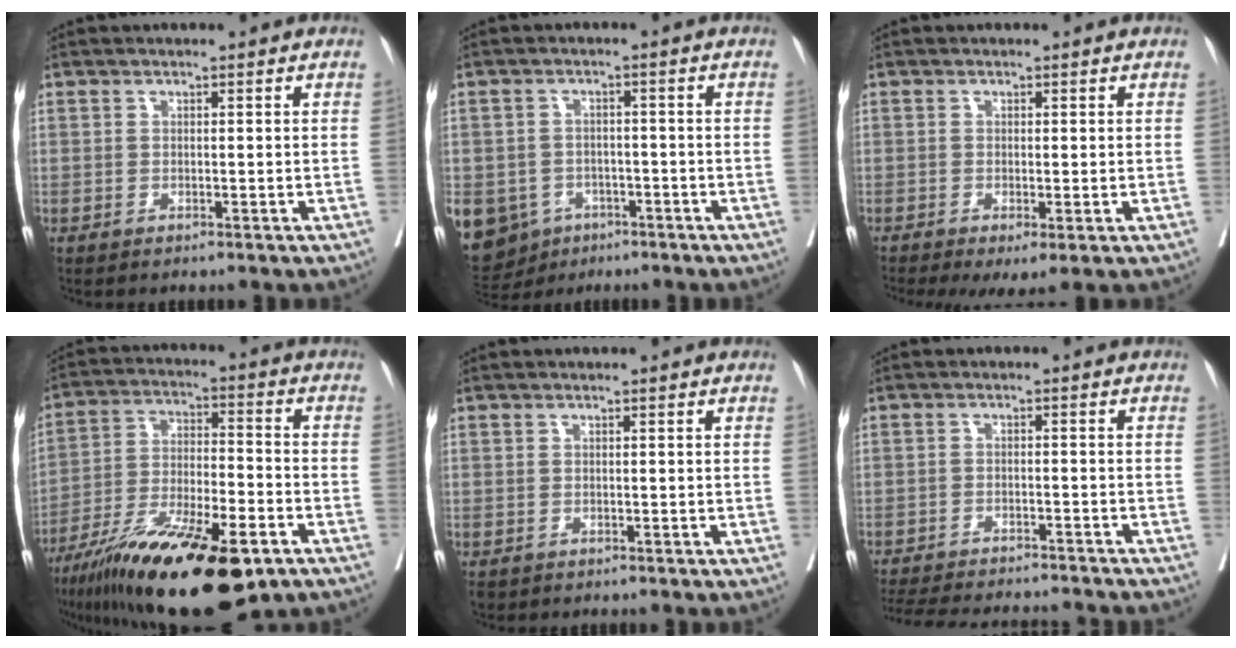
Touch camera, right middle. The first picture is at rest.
{"total": 13.9, "force": [-6.3, 11.5, 4.5], "torque": [-0.132, 0.003, -0.083]}
{"total": 4.4, "force": [-2.0, 1.3, 3.7], "torque": [-0.055, -0.017, -0.033]}
{"total": 21.7, "force": [-13.4, 5.0, 16.3], "torque": [-0.268, -0.035, -0.227]}
{"total": 1.0, "force": [-0.7, 0.7, 0.4], "torque": [-0.011, 0.000, -0.007]}
{"total": 17.9, "force": [-16.4, 2.5, 6.7], "torque": [-0.149, -0.028, -0.224]}